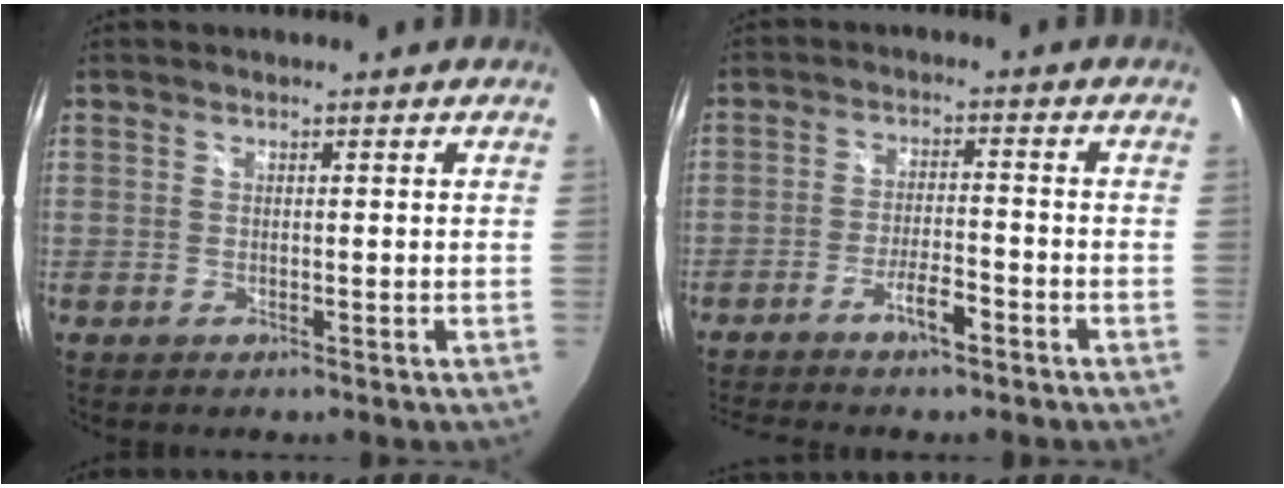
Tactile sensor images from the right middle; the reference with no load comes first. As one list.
[{"total": 6.1, "force": [-4.8, 0.8, 3.7], "torque": [-0.084, 0.003, -0.085]}]